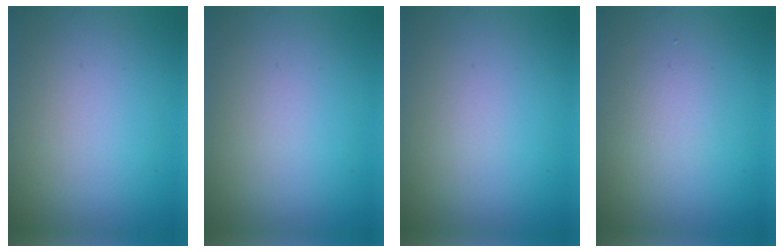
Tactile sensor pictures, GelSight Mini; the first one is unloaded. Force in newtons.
{"total": 0.0}
{"total": 0.0}
{"total": 1.4, "press": 1.4, "slide": 0.1}